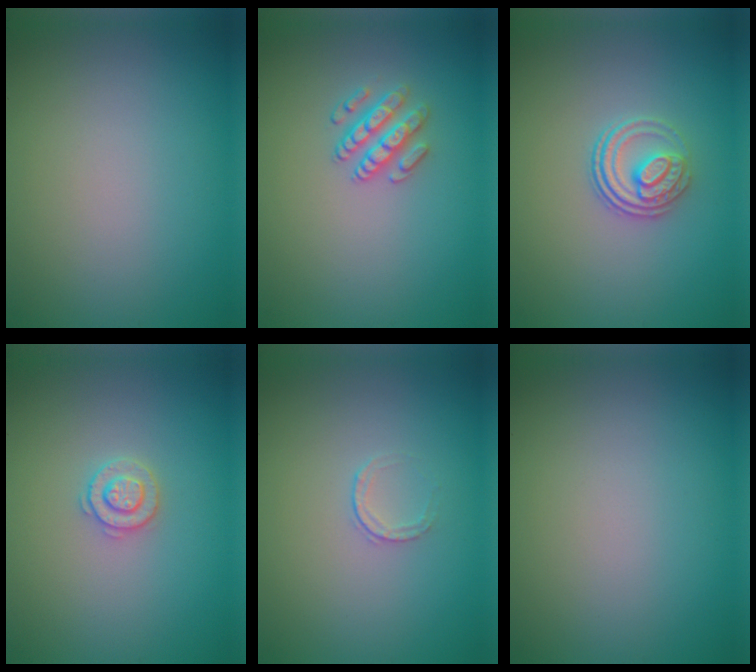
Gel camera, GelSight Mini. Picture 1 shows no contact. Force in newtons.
{"total": 2.5, "press": 2.5, "slide": 0.4}
{"total": 3.1, "press": 2.6, "slide": 1.7}
{"total": 2.0, "press": 1.9, "slide": 0.4}
{"total": 0.7, "press": 0.5, "slide": 0.5}
{"total": 0.0}